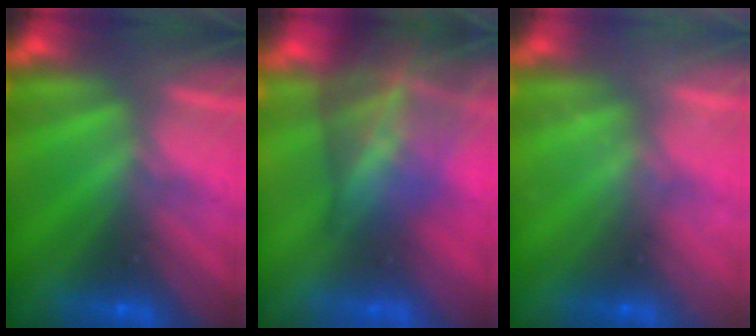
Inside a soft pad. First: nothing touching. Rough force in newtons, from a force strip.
{"total": 9.6}
{"total": 2.2}